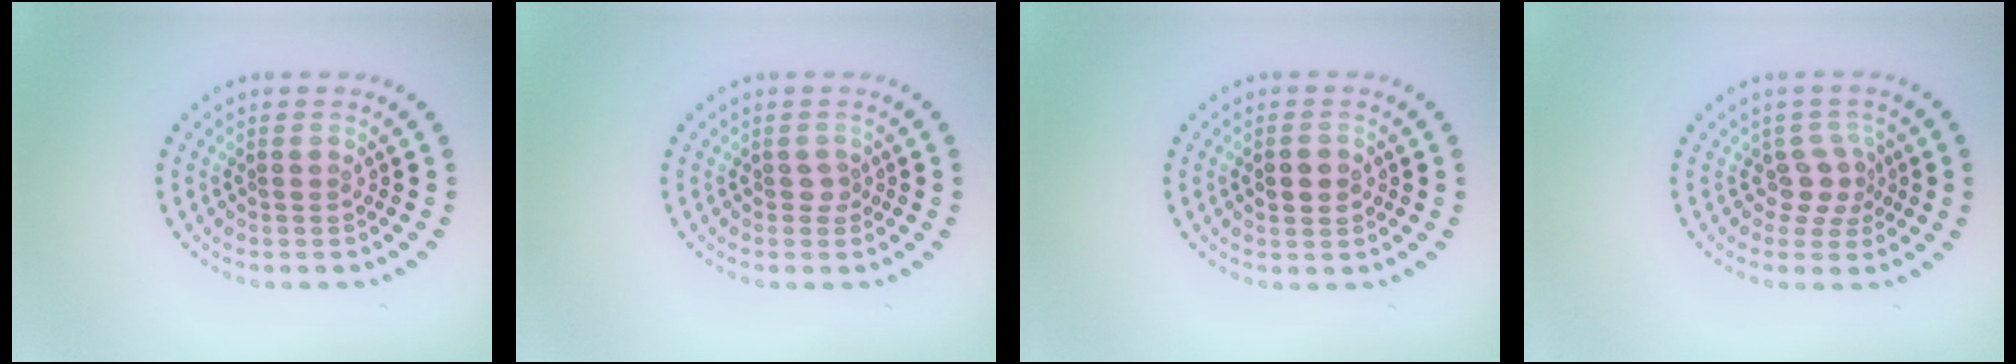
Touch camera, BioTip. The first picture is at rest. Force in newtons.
{"total": 0.9, "press": 0.7, "slide": 0.6}
{"total": 1.7, "press": 1.7, "slide": 0.1}
{"total": 2.2, "press": 1.5, "slide": 1.6}